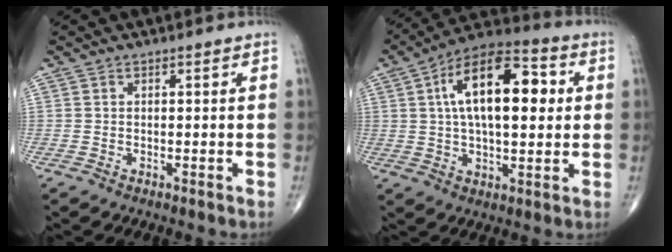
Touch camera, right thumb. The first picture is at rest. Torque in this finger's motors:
{"motor_torque": [1.13, 3.88, 2.07, 0.32, 0.19]}